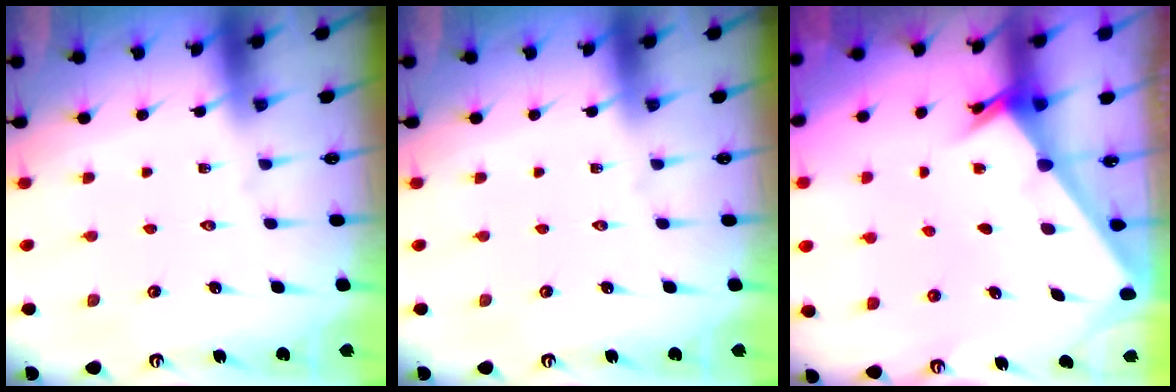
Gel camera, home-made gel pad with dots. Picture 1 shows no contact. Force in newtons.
{"total": 0.0}
{"total": 2.1, "press": 2.1, "slide": 0.3}